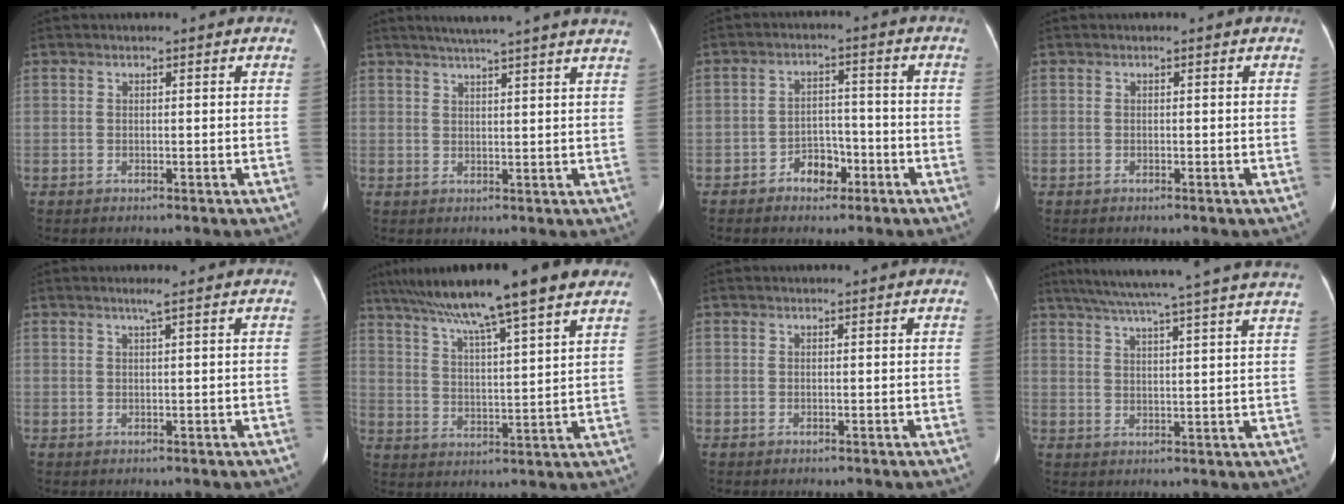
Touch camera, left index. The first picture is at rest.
{"total": 13.6, "force": [11.8, -0.7, 6.8], "torque": [-0.108, 0.014, 0.142]}
{"total": 4.6, "force": [-2.8, 2.8, 2.3], "torque": [-0.036, 0.017, -0.043]}
{"total": 0.0}
{"total": 1.0, "force": [0.5, -0.3, 0.8], "torque": [-0.023, -0.001, 0.016]}
{"total": 18.1, "force": [13.6, 0.6, 11.9], "torque": [-0.195, 0.037, 0.205]}
{"total": 0.0}
{"total": 23.8, "force": [20.9, -0.8, 11.4], "torque": [-0.188, -0.001, 0.268]}